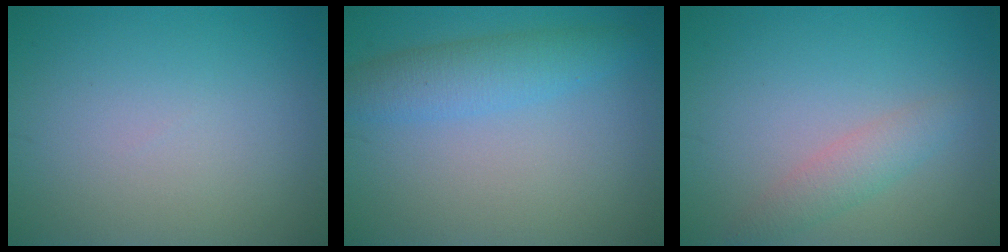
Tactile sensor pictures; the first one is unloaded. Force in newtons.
{"total": 3.5, "press": 3.5, "slide": 0.0}
{"total": 2.2, "press": 2.2, "slide": 0.1}